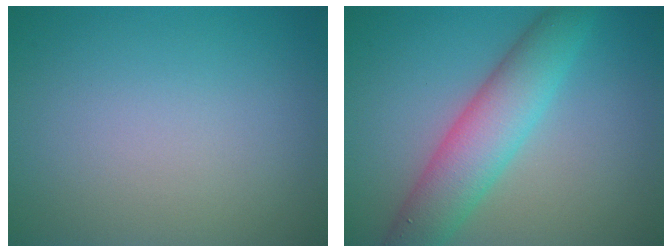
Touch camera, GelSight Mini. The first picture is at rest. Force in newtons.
{"total": 6.1, "press": 6.1, "slide": 0.2}